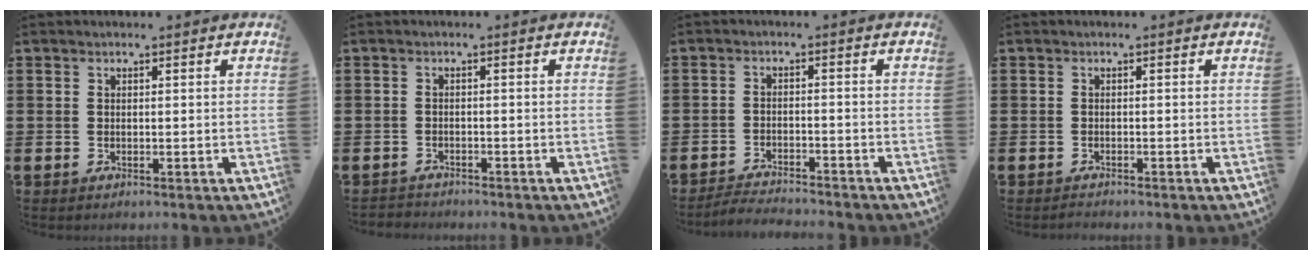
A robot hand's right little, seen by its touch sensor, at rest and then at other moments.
{"total": 1.0, "force": [-1.0, 0.1, -0.2], "torque": [0.000, 0.002, -0.022]}
{"total": 2.5, "force": [-2.5, 0.0, 0.0], "torque": [-0.004, 0.003, -0.054]}
{"total": 0.5, "force": [-0.5, 0.1, 0.0], "torque": [-0.003, -0.003, -0.010]}